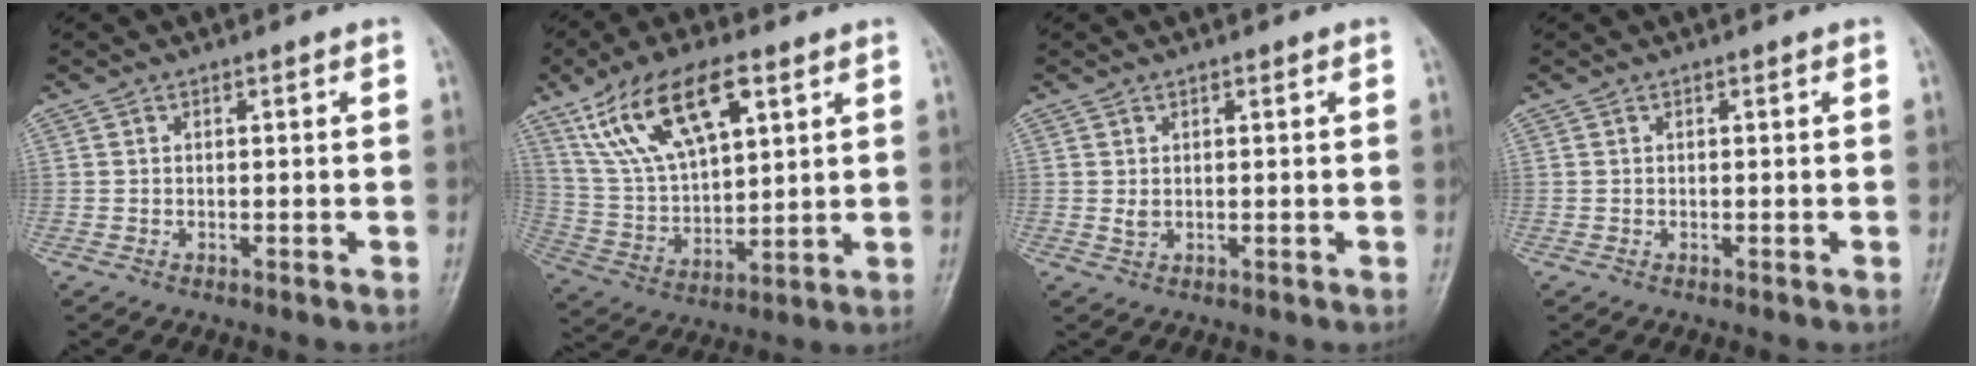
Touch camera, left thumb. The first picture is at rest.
{"total": 17.4, "force": [9.1, 7.8, 12.7], "torque": [-0.216, -0.020, 0.177]}
{"total": 1.5, "force": [0.5, 1.0, 1.1], "torque": [-0.014, -0.005, 0.013]}
{"total": 0.0}